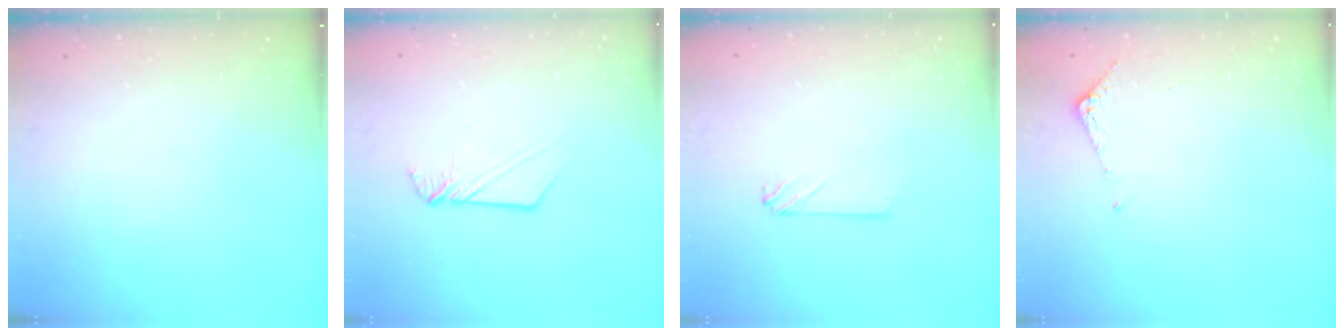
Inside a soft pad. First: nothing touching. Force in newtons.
{"total": 6.9, "press": 6.9, "slide": 0.2}
{"total": 2.2, "press": 2.2, "slide": 0.3}
{"total": 5.7, "press": 5.6, "slide": 0.5}